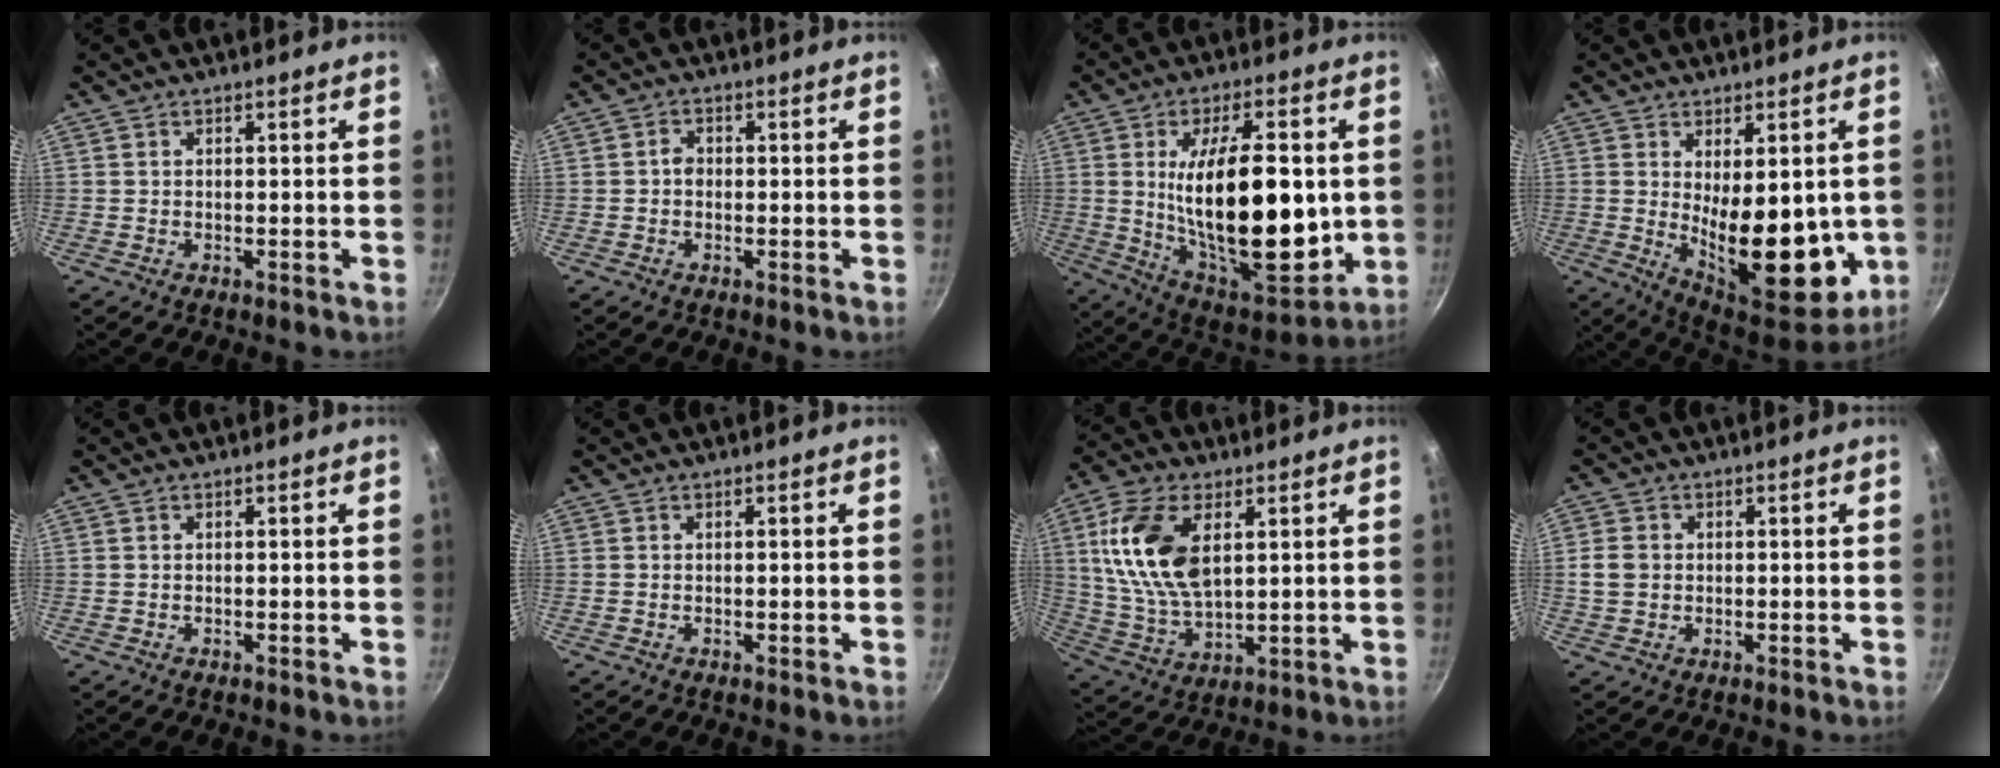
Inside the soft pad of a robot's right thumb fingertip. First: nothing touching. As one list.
[{"total": 1.6, "force": [-0.2, 1.4, 0.9], "torque": [-0.011, 0.009, -0.006]}, {"total": 26.1, "force": [0.9, 11.9, 23.2], "torque": [-0.352, -0.026, 0.025]}, {"total": 18.4, "force": [-1.1, 8.7, 16.1], "torque": [-0.195, -0.038, 0.005]}, {"total": 0.0}, {"total": 0.0}, {"total": 16.2, "force": [4.5, 9.0, 12.7], "torque": [-0.233, -0.011, 0.095]}, {"total": 3.8, "force": [0.1, 3.2, 2.0], "torque": [-0.031, 0.004, 0.000]}]